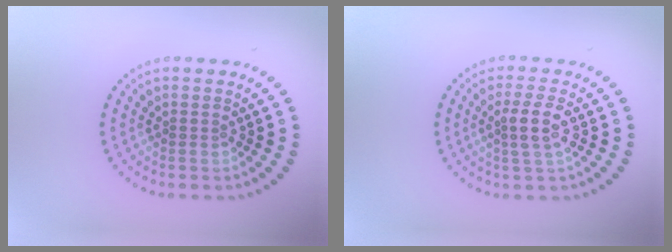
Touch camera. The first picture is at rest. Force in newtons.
{"total": 2.4, "press": 2.1, "slide": 1.0}